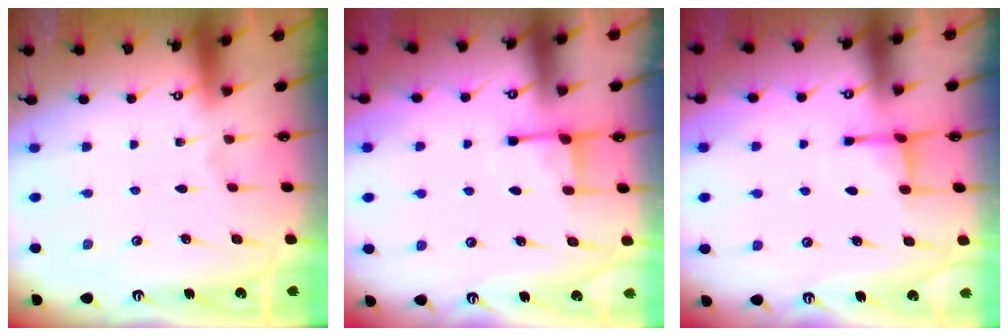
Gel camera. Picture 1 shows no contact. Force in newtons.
{"total": 3.7, "press": 3.6, "slide": 0.8}
{"total": 2.8, "press": 2.7, "slide": 0.6}